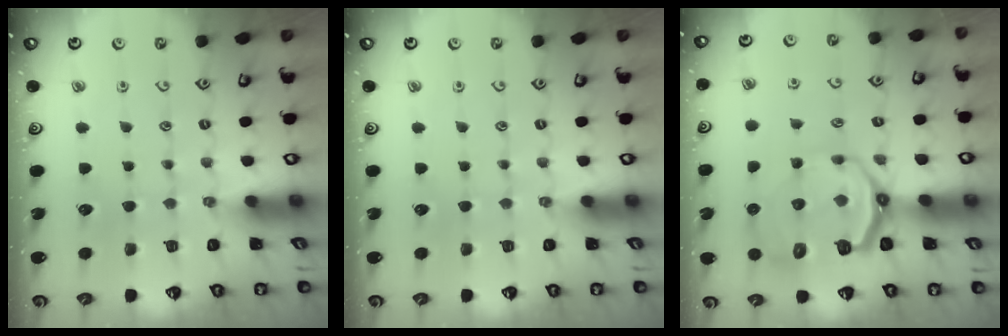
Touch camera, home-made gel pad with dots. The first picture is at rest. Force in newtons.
{"total": 0.0}
{"total": 9.1, "press": 8.1, "slide": 4.2}